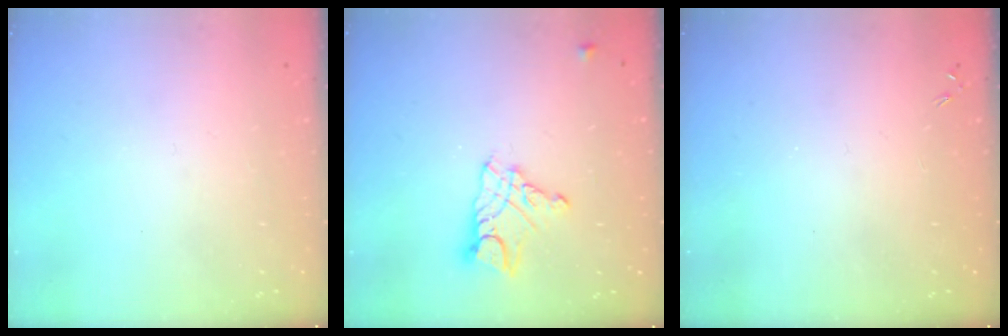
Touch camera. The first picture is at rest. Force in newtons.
{"total": 10.1, "press": 10.0, "slide": 0.8}
{"total": 0.0}